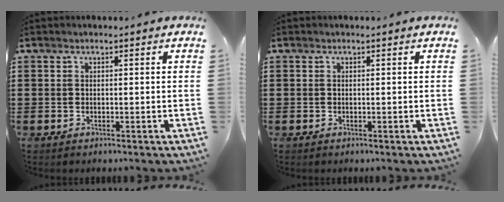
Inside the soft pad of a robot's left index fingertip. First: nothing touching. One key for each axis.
{"total": 0.0}